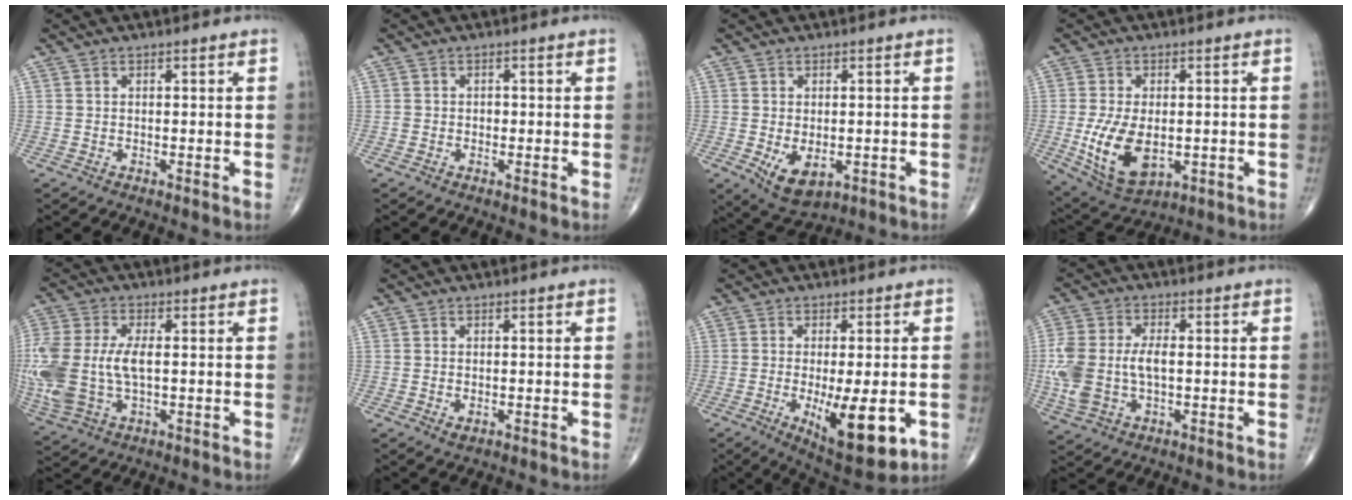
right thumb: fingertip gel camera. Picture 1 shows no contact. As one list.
[{"total": 1.1, "force": [-0.2, 1.0, 0.5], "torque": [-0.003, 0.003, -0.004]}, {"total": 6.9, "force": [-1.8, 4.0, 5.3], "torque": [-0.077, -0.009, -0.015]}, {"total": 11.9, "force": [-2.0, 6.7, 9.6], "torque": [-0.175, -0.011, -0.019]}, {"total": 17.5, "force": [-0.6, 10.0, 14.4], "torque": [-0.371, -0.004, 0.000]}, {"total": 1.3, "force": [-0.4, 0.7, 1.0], "torque": [-0.017, -0.002, -0.002]}, {"total": 13.3, "force": [-3.4, 4.6, 12.0], "torque": [-0.175, -0.019, -0.038]}, {"total": 11.6, "force": [-0.7, 6.7, 9.4], "torque": [-0.222, 0.010, -0.008]}]